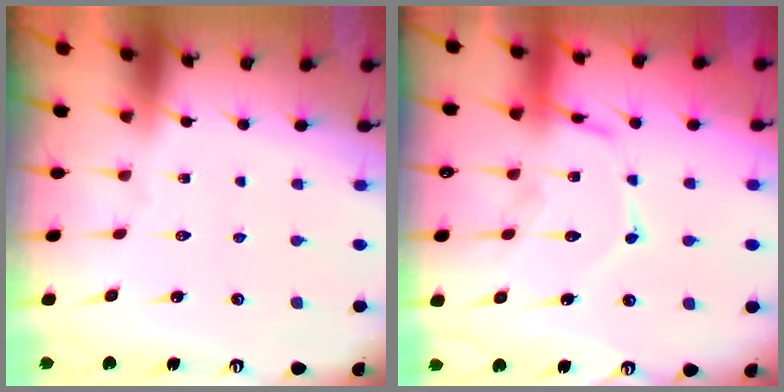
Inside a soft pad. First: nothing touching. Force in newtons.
{"total": 14.8, "press": 14.7, "slide": 1.3}